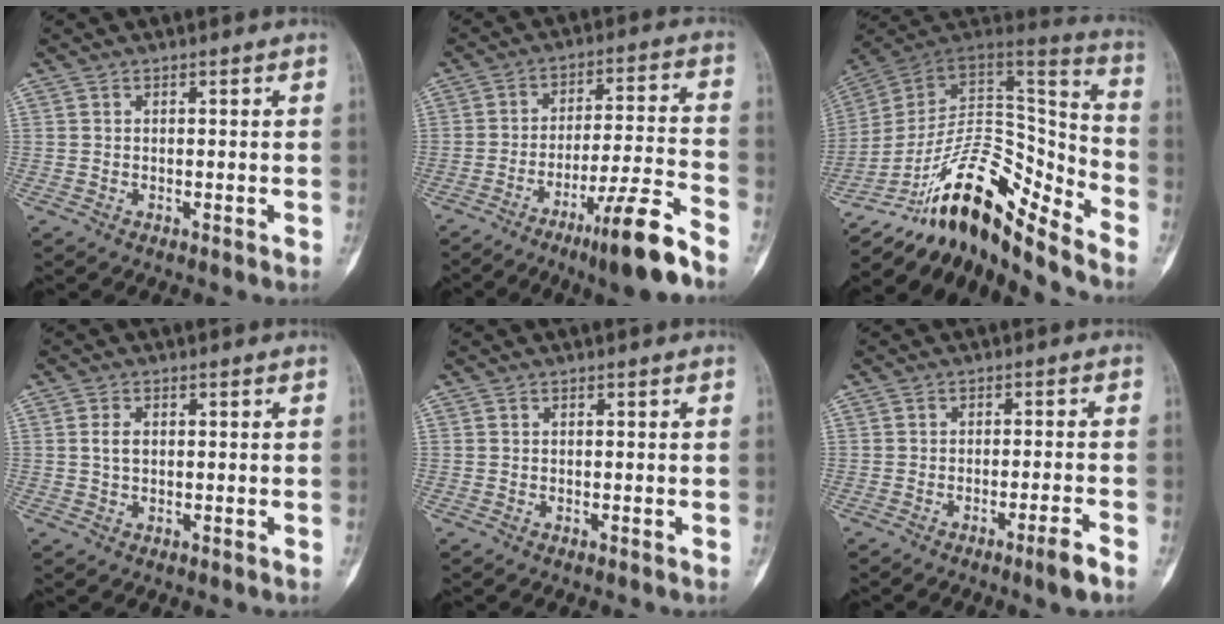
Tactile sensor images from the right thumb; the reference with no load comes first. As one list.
[{"total": 13.5, "force": [-9.0, 0.5, 10.0], "torque": [-0.167, 0.051, -0.149]}, {"total": 20.7, "force": [-14.5, 7.1, 12.9], "torque": [-0.180, 0.129, -0.245]}, {"total": 2.3, "force": [0.3, 1.4, 1.7], "torque": [-0.030, 0.003, 0.006]}, {"total": 0.0}, {"total": 3.9, "force": [-2.6, -0.3, 3.0], "torque": [-0.053, 0.012, -0.044]}]